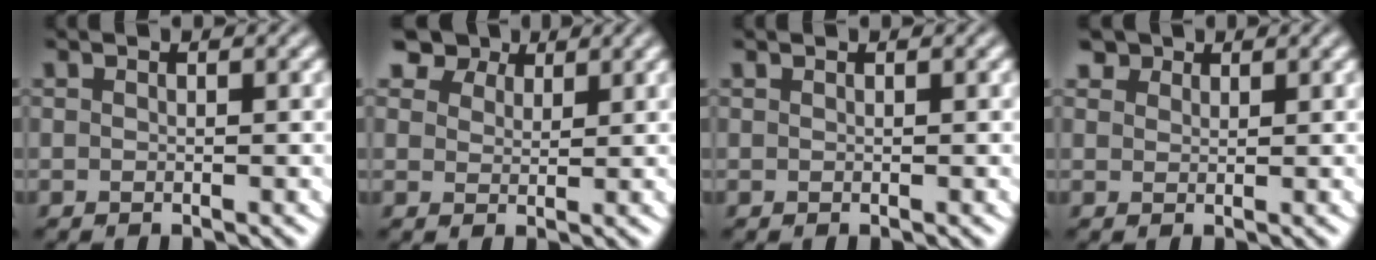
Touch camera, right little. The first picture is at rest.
{"total": 5.5, "force": [4.2, 2.9, 2.0], "torque": [-0.057, -0.006, 0.076]}
{"total": 0.0}
{"total": 2.2, "force": [1.7, 1.2, 0.5], "torque": [-0.015, -0.008, 0.038]}